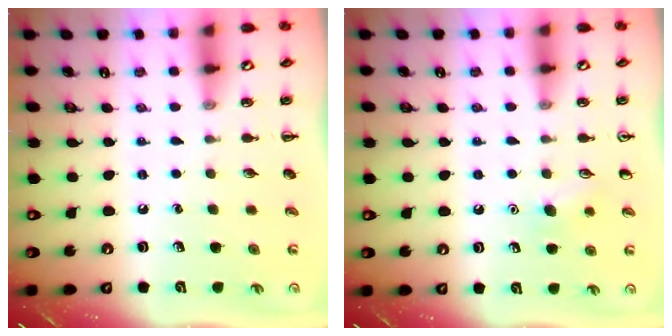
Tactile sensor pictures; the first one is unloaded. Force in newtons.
{"total": 6.5, "press": 6.3, "slide": 1.5}